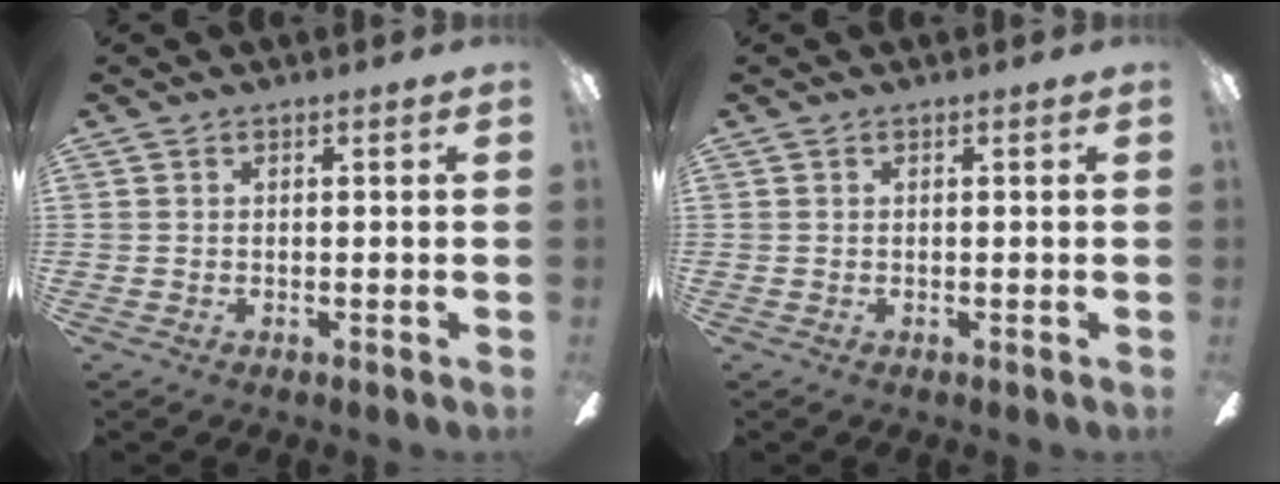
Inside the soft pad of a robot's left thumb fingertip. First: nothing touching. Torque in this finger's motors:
{"motor_torque": [0.20, -0.11, 0.00, 0.11, 0.03]}